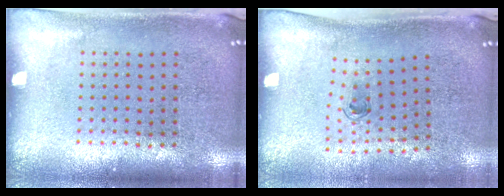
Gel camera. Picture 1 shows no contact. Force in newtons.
{"total": 0.6, "press": 0.3, "slide": 0.6}